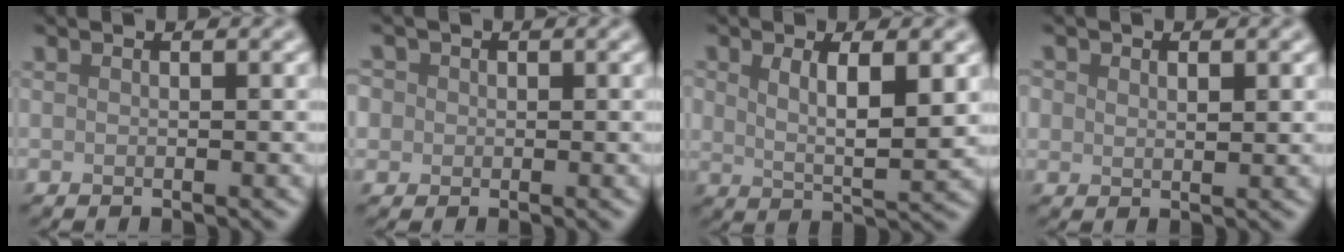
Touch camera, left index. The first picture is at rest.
{"total": 3.3, "force": [1.0, 2.8, 1.3], "torque": [-0.018, 0.023, -0.001]}
{"total": 4.4, "force": [1.7, 1.7, 3.7], "torque": [-0.073, -0.007, 0.033]}
{"total": 1.8, "force": [0.8, 1.3, 0.9], "torque": [-0.015, -0.001, 0.016]}